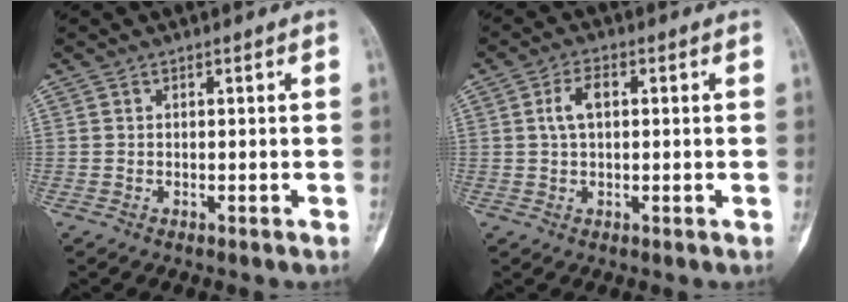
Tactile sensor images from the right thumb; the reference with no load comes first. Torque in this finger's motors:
{"motor_torque": [0.78, 1.28, 0.41, -0.46, 0.20]}